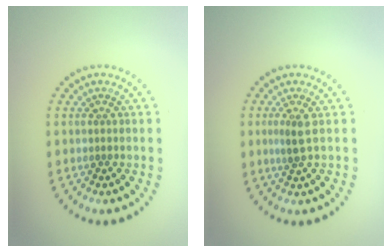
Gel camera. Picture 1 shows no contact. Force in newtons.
{"total": 1.6, "press": 1.3, "slide": 0.9}